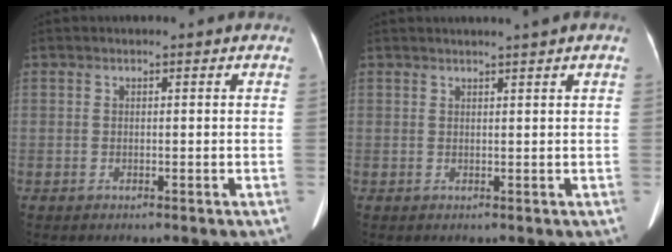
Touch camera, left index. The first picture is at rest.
{"total": 3.0, "force": [2.5, -0.8, 1.5], "torque": [-0.017, 0.008, 0.035]}